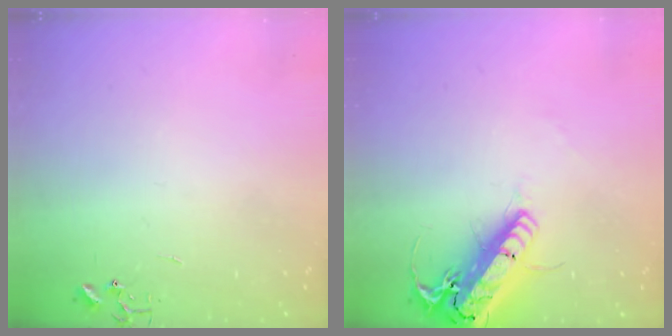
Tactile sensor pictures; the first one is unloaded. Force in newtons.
{"total": 20.0, "press": 19.6, "slide": 4.1}